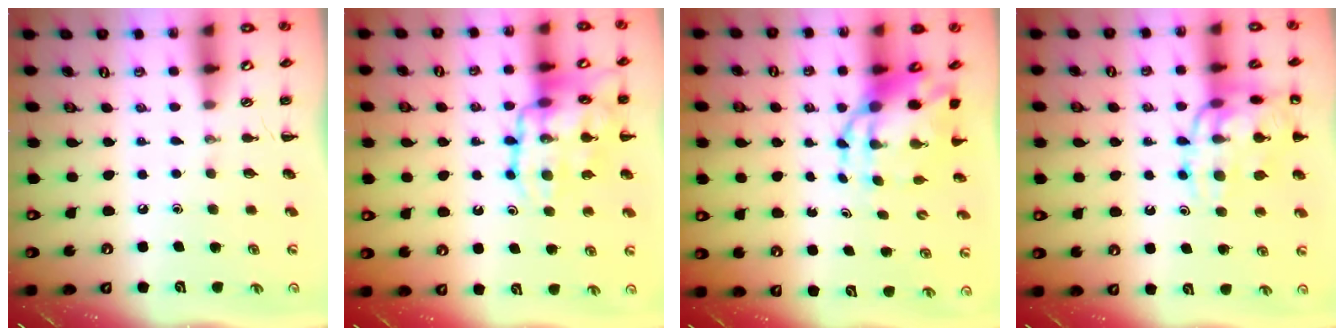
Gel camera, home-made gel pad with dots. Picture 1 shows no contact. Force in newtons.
{"total": 18.2, "press": 18.1, "slide": 2.1}
{"total": 7.8, "press": 7.5, "slide": 2.0}
{"total": 16.7, "press": 16.5, "slide": 2.5}